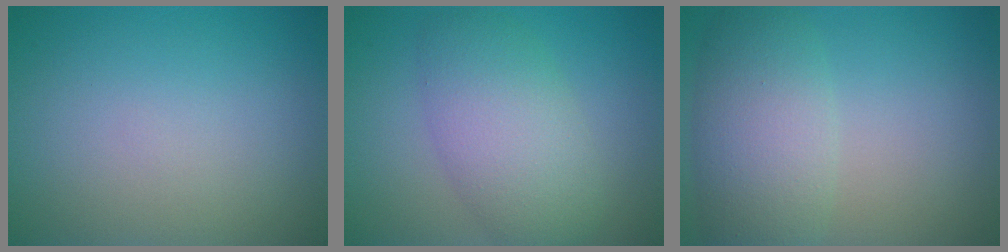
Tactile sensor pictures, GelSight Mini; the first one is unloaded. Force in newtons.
{"total": 5.9, "press": 5.9, "slide": 0.2}
{"total": 5.6, "press": 5.6, "slide": 0.2}